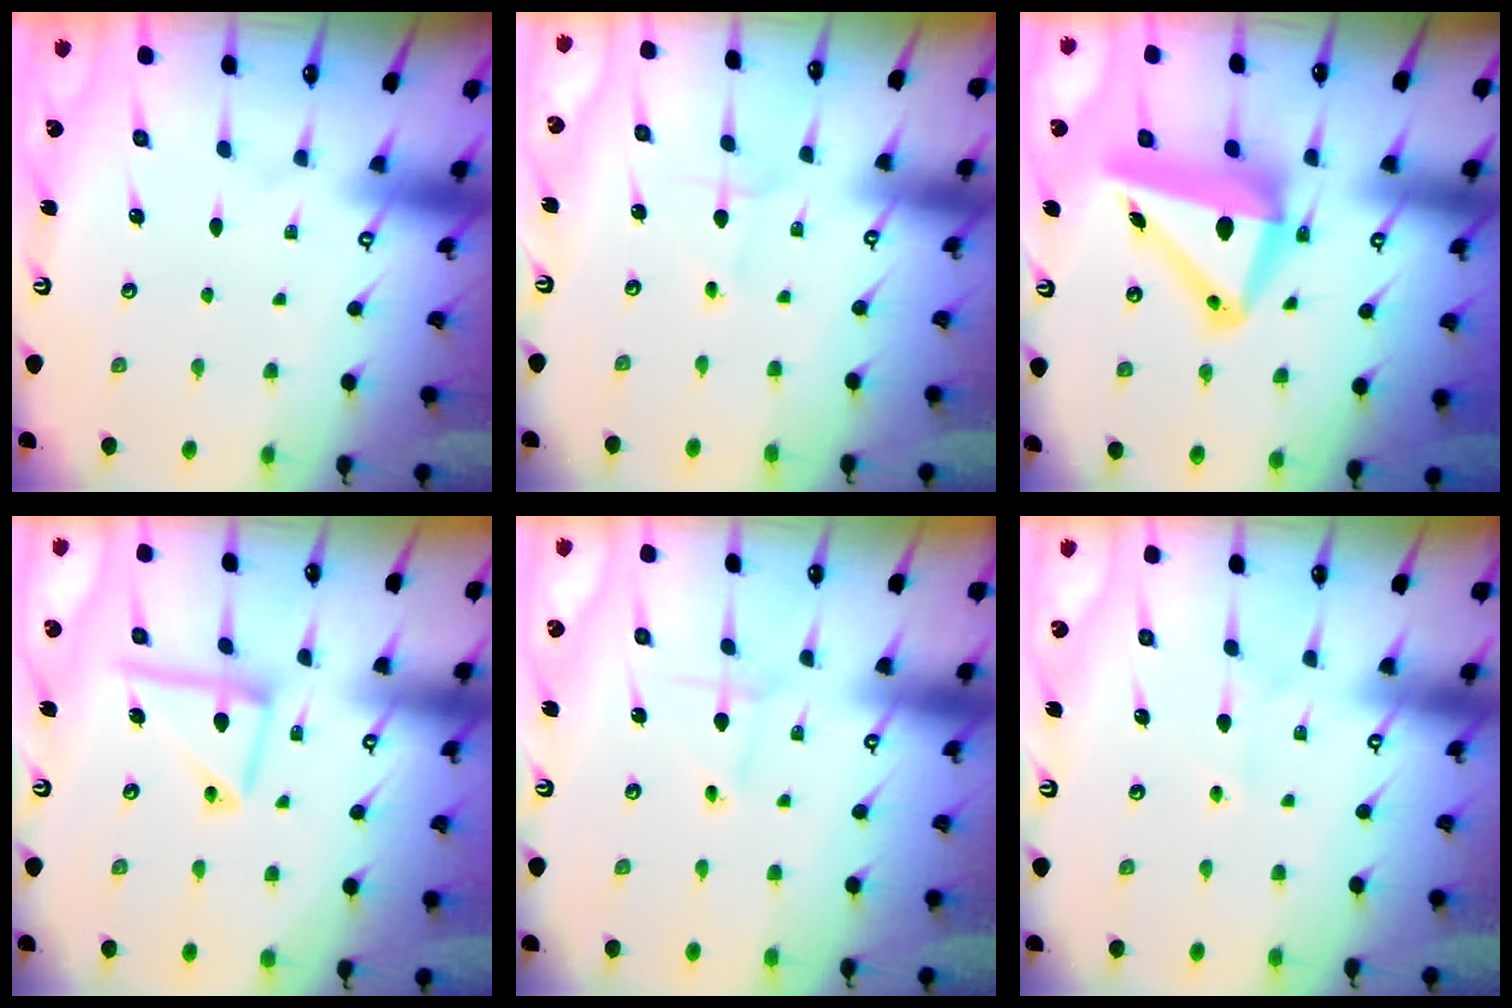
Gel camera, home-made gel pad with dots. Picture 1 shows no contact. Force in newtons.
{"total": 2.1, "press": 2.1, "slide": 0.2}
{"total": 14.0, "press": 13.6, "slide": 3.3}
{"total": 11.8, "press": 11.7, "slide": 1.0}
{"total": 1.0, "press": 1.0, "slide": 0.1}
{"total": 2.8, "press": 2.7, "slide": 0.4}